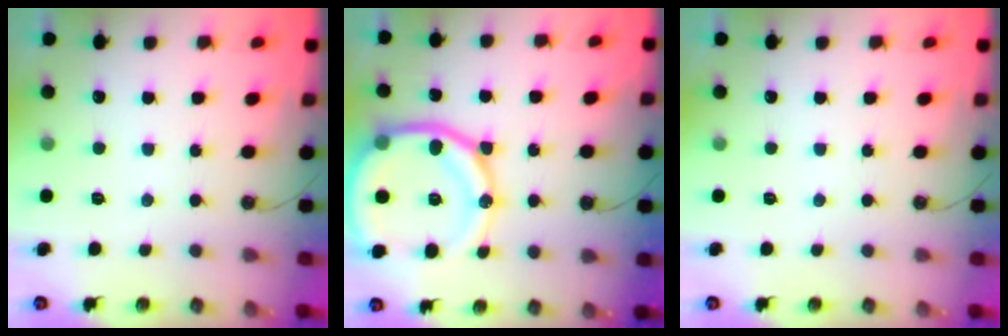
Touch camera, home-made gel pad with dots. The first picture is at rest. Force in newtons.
{"total": 19.3, "press": 19.2, "slide": 2.5}
{"total": 0.0}